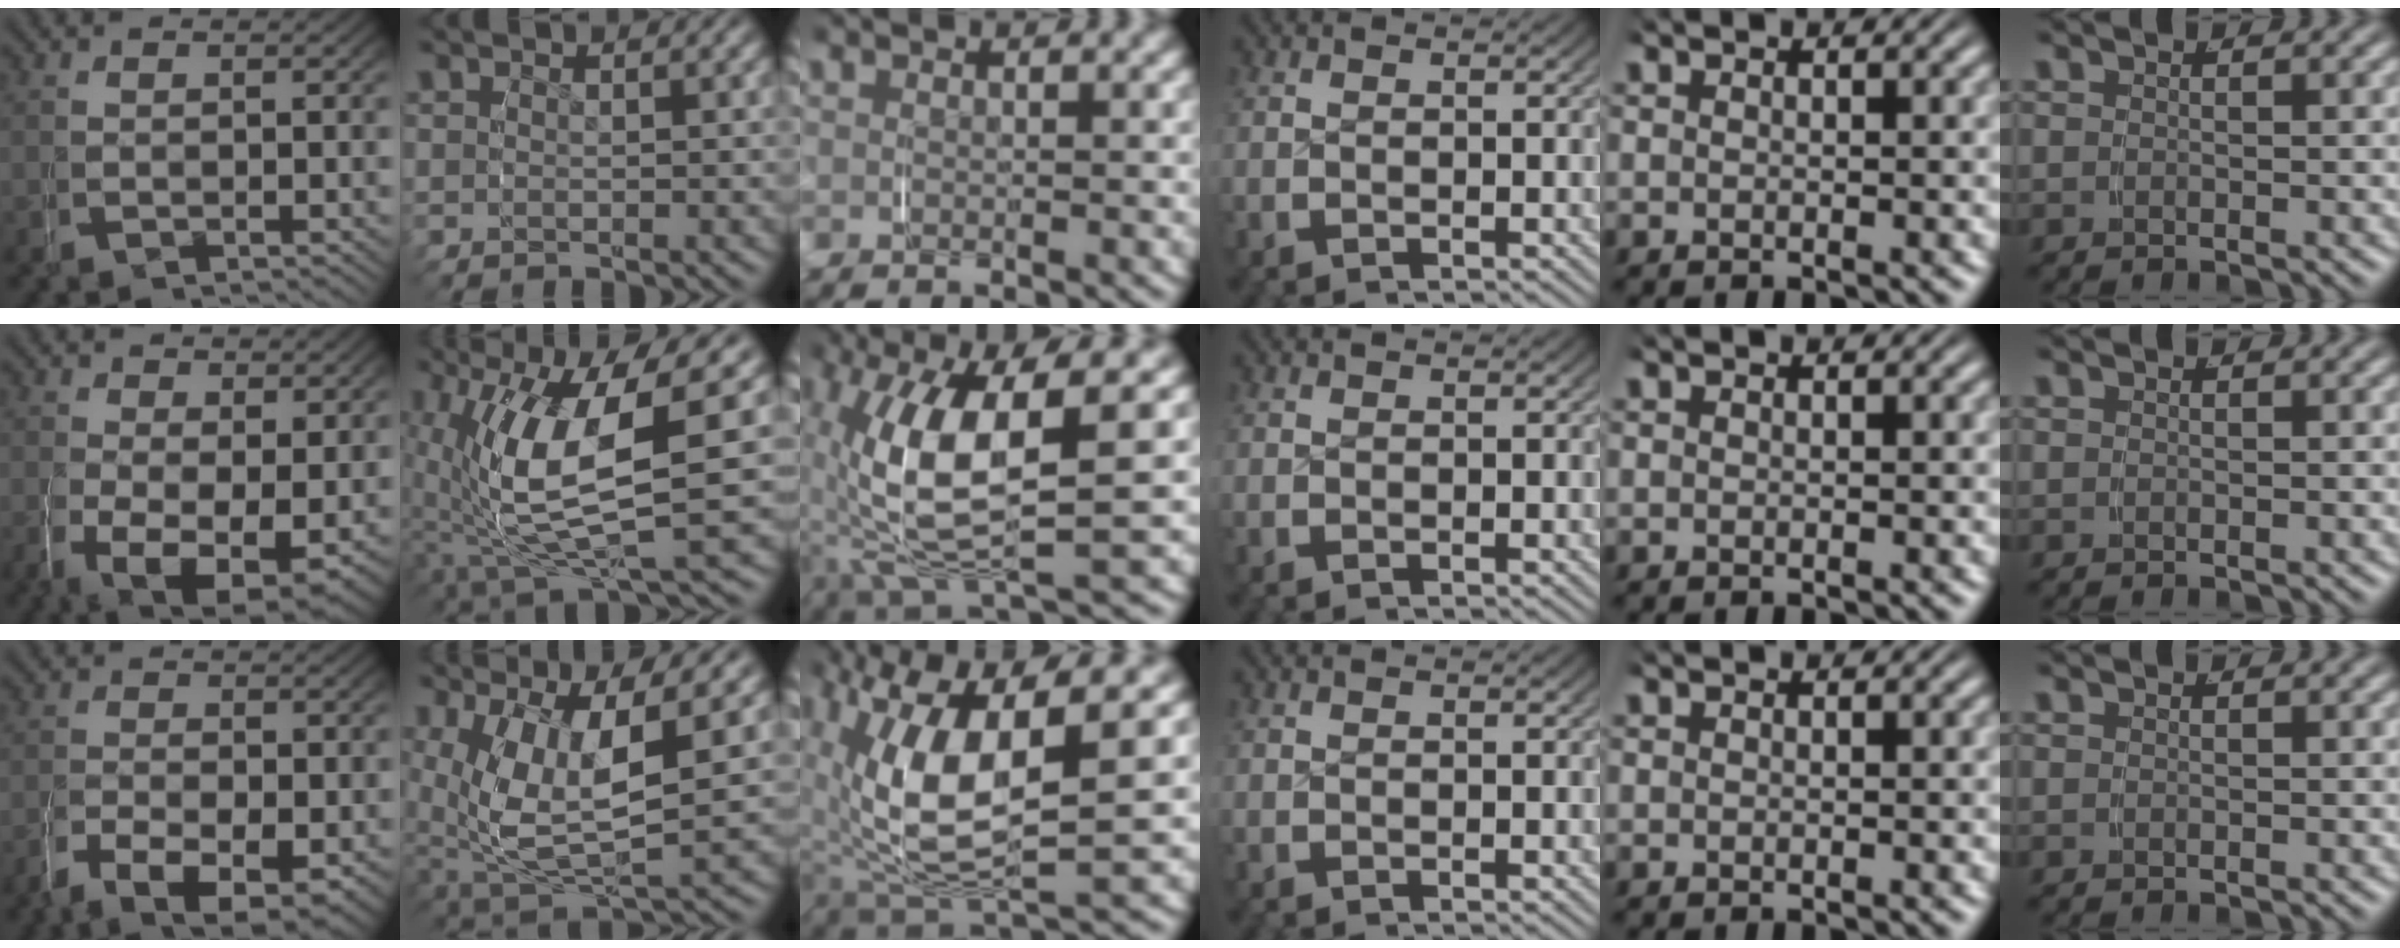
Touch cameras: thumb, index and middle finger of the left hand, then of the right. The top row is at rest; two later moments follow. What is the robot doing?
{"motion": "grasp_and_lifting", "object": "shoes"}